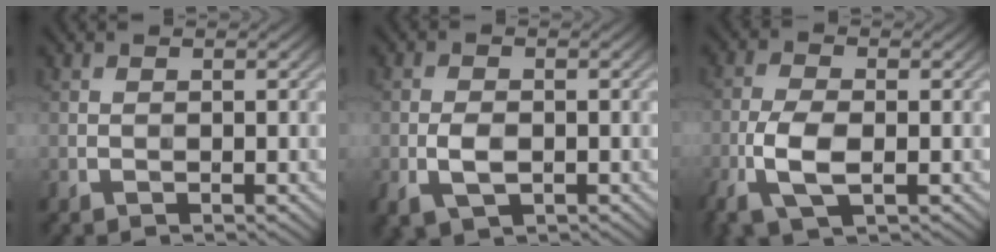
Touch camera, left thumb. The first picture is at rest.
{"total": 3.5, "force": [-1.0, 2.0, 2.7], "torque": [-0.061, -0.007, -0.020]}
{"total": 6.3, "force": [-2.3, 2.7, 5.2], "torque": [-0.124, -0.005, -0.052]}